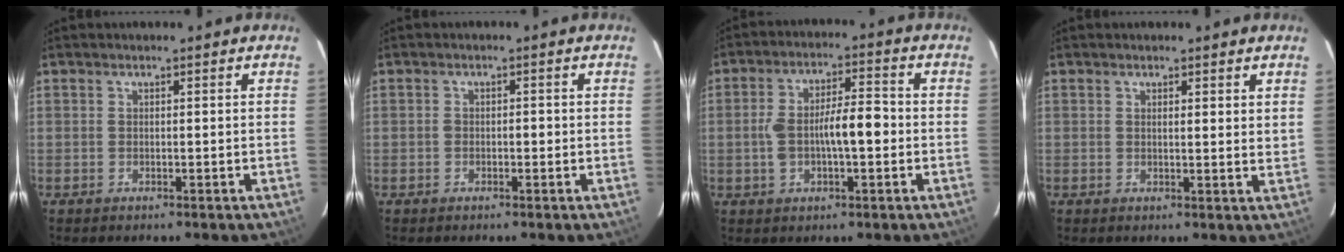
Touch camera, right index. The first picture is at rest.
{"total": 1.3, "force": [-0.3, 0.8, 1.0], "torque": [-0.014, 0.005, -0.004]}
{"total": 8.5, "force": [-0.9, 2.5, 8.0], "torque": [-0.154, 0.022, -0.013]}
{"total": 3.4, "force": [2.7, 0.6, 2.1], "torque": [-0.033, -0.020, 0.033]}